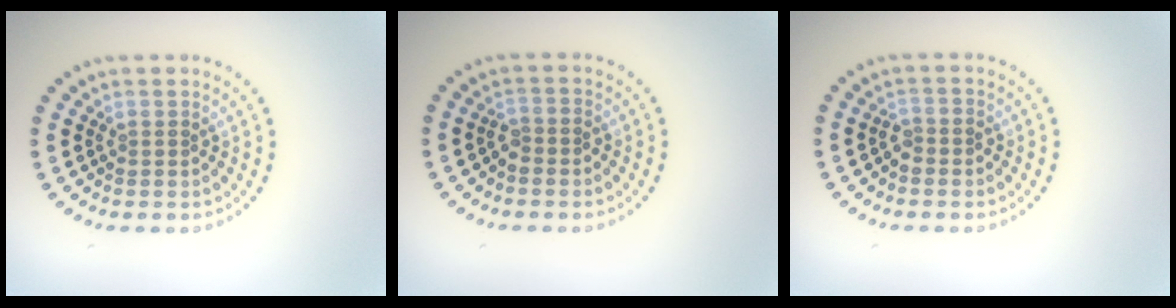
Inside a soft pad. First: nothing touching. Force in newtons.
{"total": 1.3, "press": 1.1, "slide": 0.7}
{"total": 1.1, "press": 0.9, "slide": 0.5}